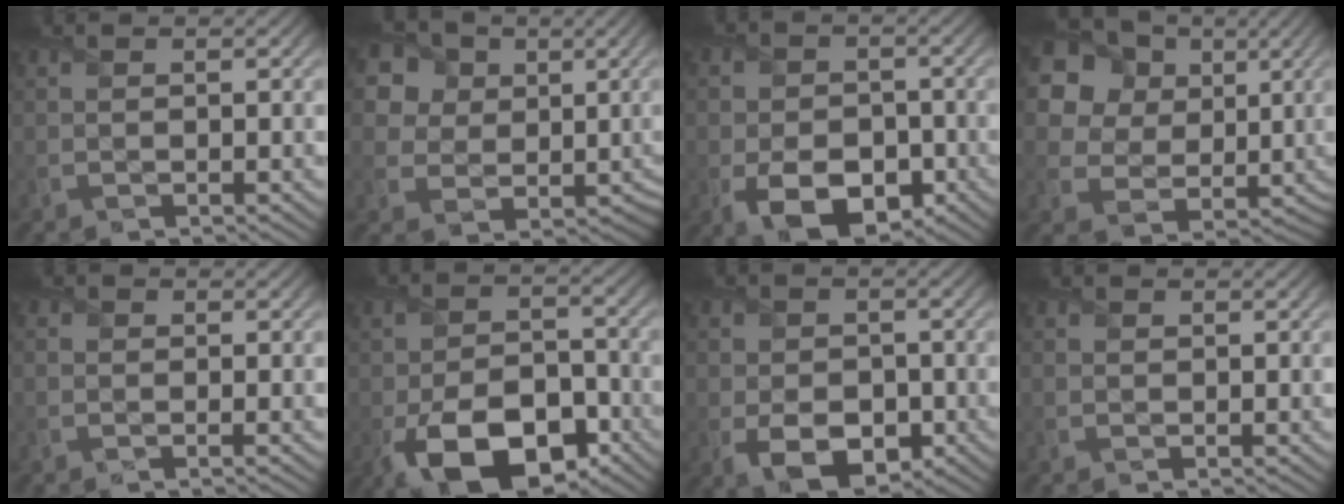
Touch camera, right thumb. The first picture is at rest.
{"total": 13.4, "force": [6.0, 10.5, 5.7], "torque": [-0.178, 0.021, 0.120]}
{"total": 8.8, "force": [-3.3, 5.7, 5.8], "torque": [-0.116, -0.030, -0.045]}
{"total": 21.2, "force": [9.6, 16.7, 8.8], "torque": [-0.257, 0.032, 0.188]}
{"total": 0.5, "force": [-0.3, 0.1, 0.4], "torque": [-0.009, 0.000, -0.008]}
{"total": 12.9, "force": [-6.7, 6.6, 8.8], "torque": [-0.180, -0.030, -0.108]}
{"total": 7.1, "force": [-2.4, 4.8, 4.7], "torque": [-0.094, -0.026, -0.033]}
{"total": 0.5, "force": [-0.1, 0.5, 0.1], "torque": [-0.001, -0.004, -0.002]}